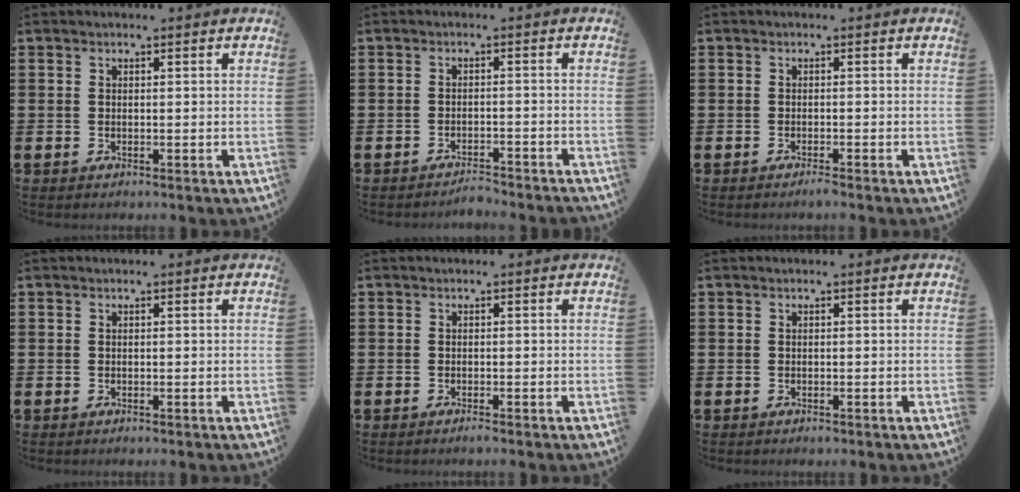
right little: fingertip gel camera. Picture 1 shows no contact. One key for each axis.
{"total": 1.8, "fx": -1.8, "fy": 0.0, "fz": 0.1, "tx": -0.007, "ty": 0.004, "tz": -0.038}
{"total": 0.8, "fx": -0.7, "fy": 0.0, "fz": 0.5, "tx": -0.008, "ty": -0.004, "tz": -0.013}
{"total": 0.0}
{"total": 0.5, "fx": -0.4, "fy": 0.0, "fz": 0.3, "tx": -0.006, "ty": -0.004, "tz": -0.008}
{"total": 0.0}